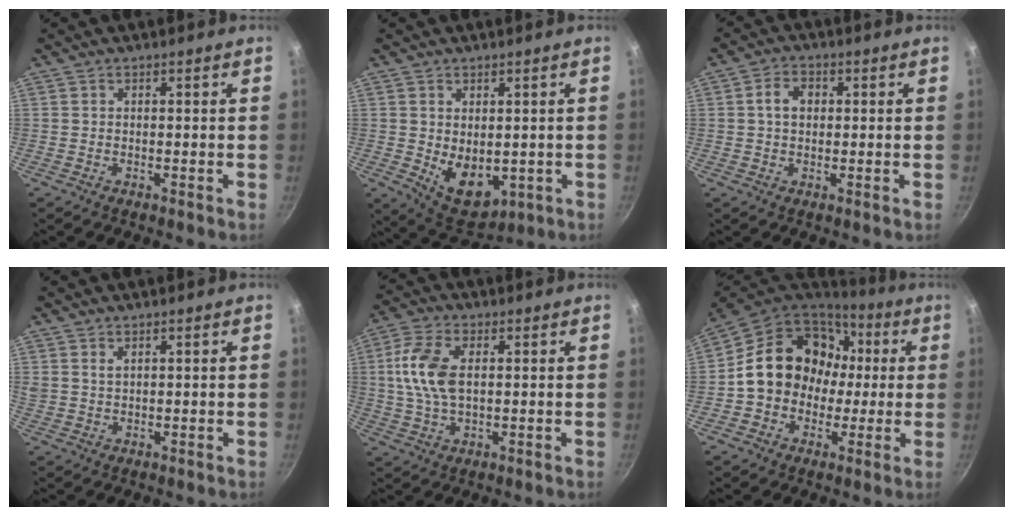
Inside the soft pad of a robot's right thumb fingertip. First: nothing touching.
{"total": 8.9, "force": [-0.3, 5.9, 6.6], "torque": [-0.078, -0.020, 0.017]}
{"total": 4.4, "force": [0.6, 3.3, 2.8], "torque": [-0.033, 0.011, 0.004]}
{"total": 1.7, "force": [1.0, 1.0, 1.0], "torque": [-0.015, -0.002, 0.021]}
{"total": 10.3, "force": [1.5, 5.7, 8.4], "torque": [-0.168, 0.011, 0.025]}
{"total": 18.8, "force": [1.3, 15.8, 10.0], "torque": [-0.136, 0.050, 0.019]}